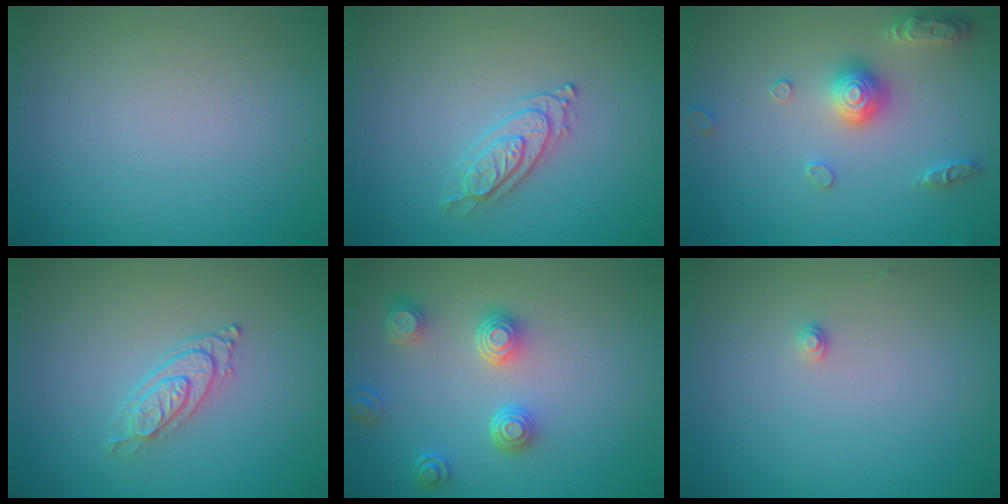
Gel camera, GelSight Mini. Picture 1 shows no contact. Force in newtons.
{"total": 2.2, "press": 2.1, "slide": 0.7}
{"total": 3.2, "press": 3.2, "slide": 0.4}
{"total": 2.7, "press": 2.1, "slide": 1.6}
{"total": 3.9, "press": 3.1, "slide": 2.3}
{"total": 0.8, "press": 0.8, "slide": 0.0}